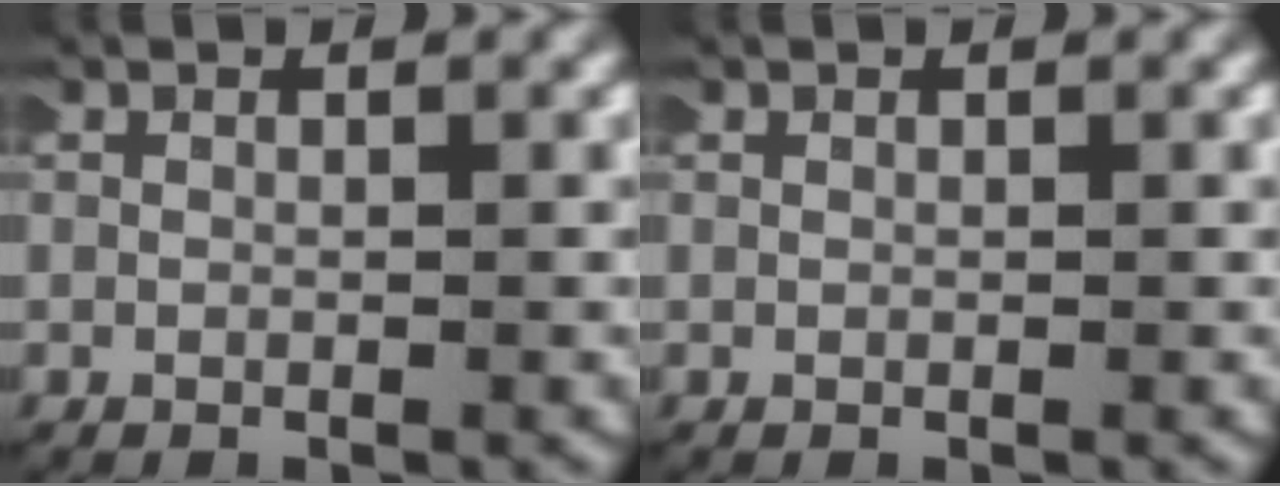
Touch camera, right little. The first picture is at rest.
{"total": 0.0}